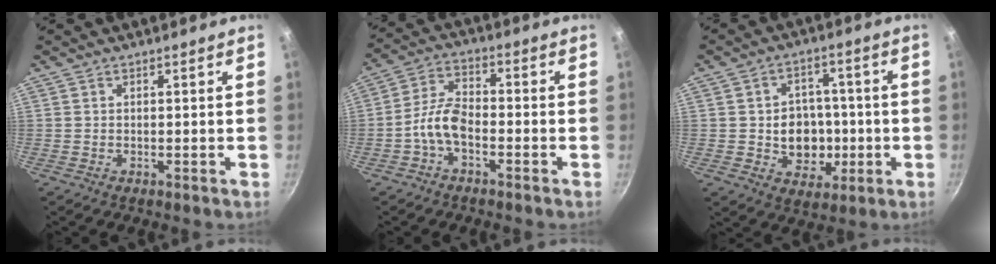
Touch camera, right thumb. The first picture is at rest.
{"total": 6.7, "force": [-2.9, 3.4, 5.1], "torque": [-0.097, 0.036, -0.065]}
{"total": 11.7, "force": [-1.6, 9.2, 7.0], "torque": [-0.063, 0.015, -0.017]}